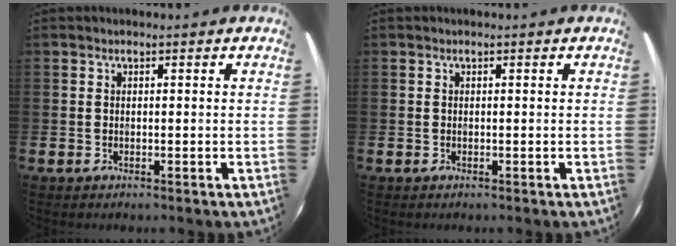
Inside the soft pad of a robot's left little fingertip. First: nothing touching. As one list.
[{"total": 0.0}]